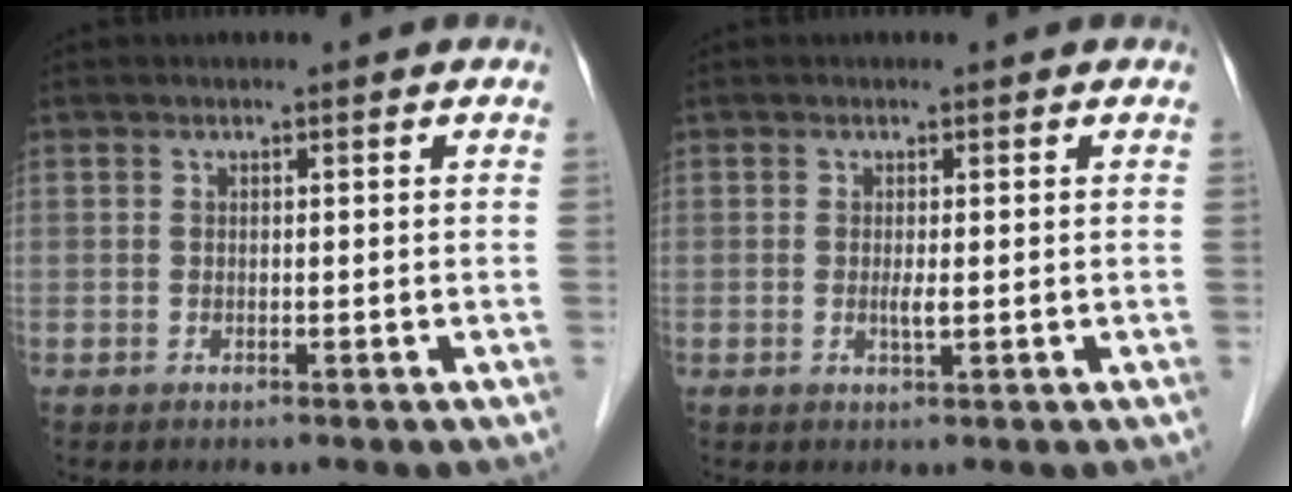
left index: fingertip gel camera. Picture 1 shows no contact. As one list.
[{"total": 1.3, "force": [0.1, 0.1, 1.3], "torque": [-0.029, -0.002, 0.002]}]